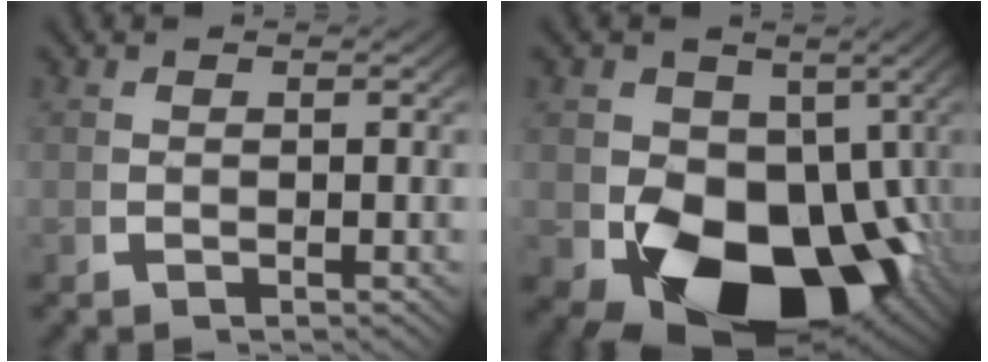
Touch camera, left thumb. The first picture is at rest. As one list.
[{"total": 20.5, "force": [-4.0, 13.9, 14.5], "torque": [-0.261, -0.104, -0.015]}]